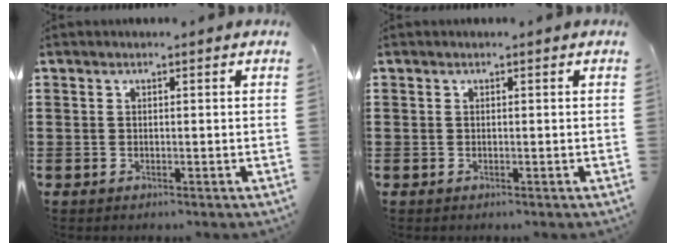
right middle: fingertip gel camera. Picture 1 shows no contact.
{"total": 0.0}